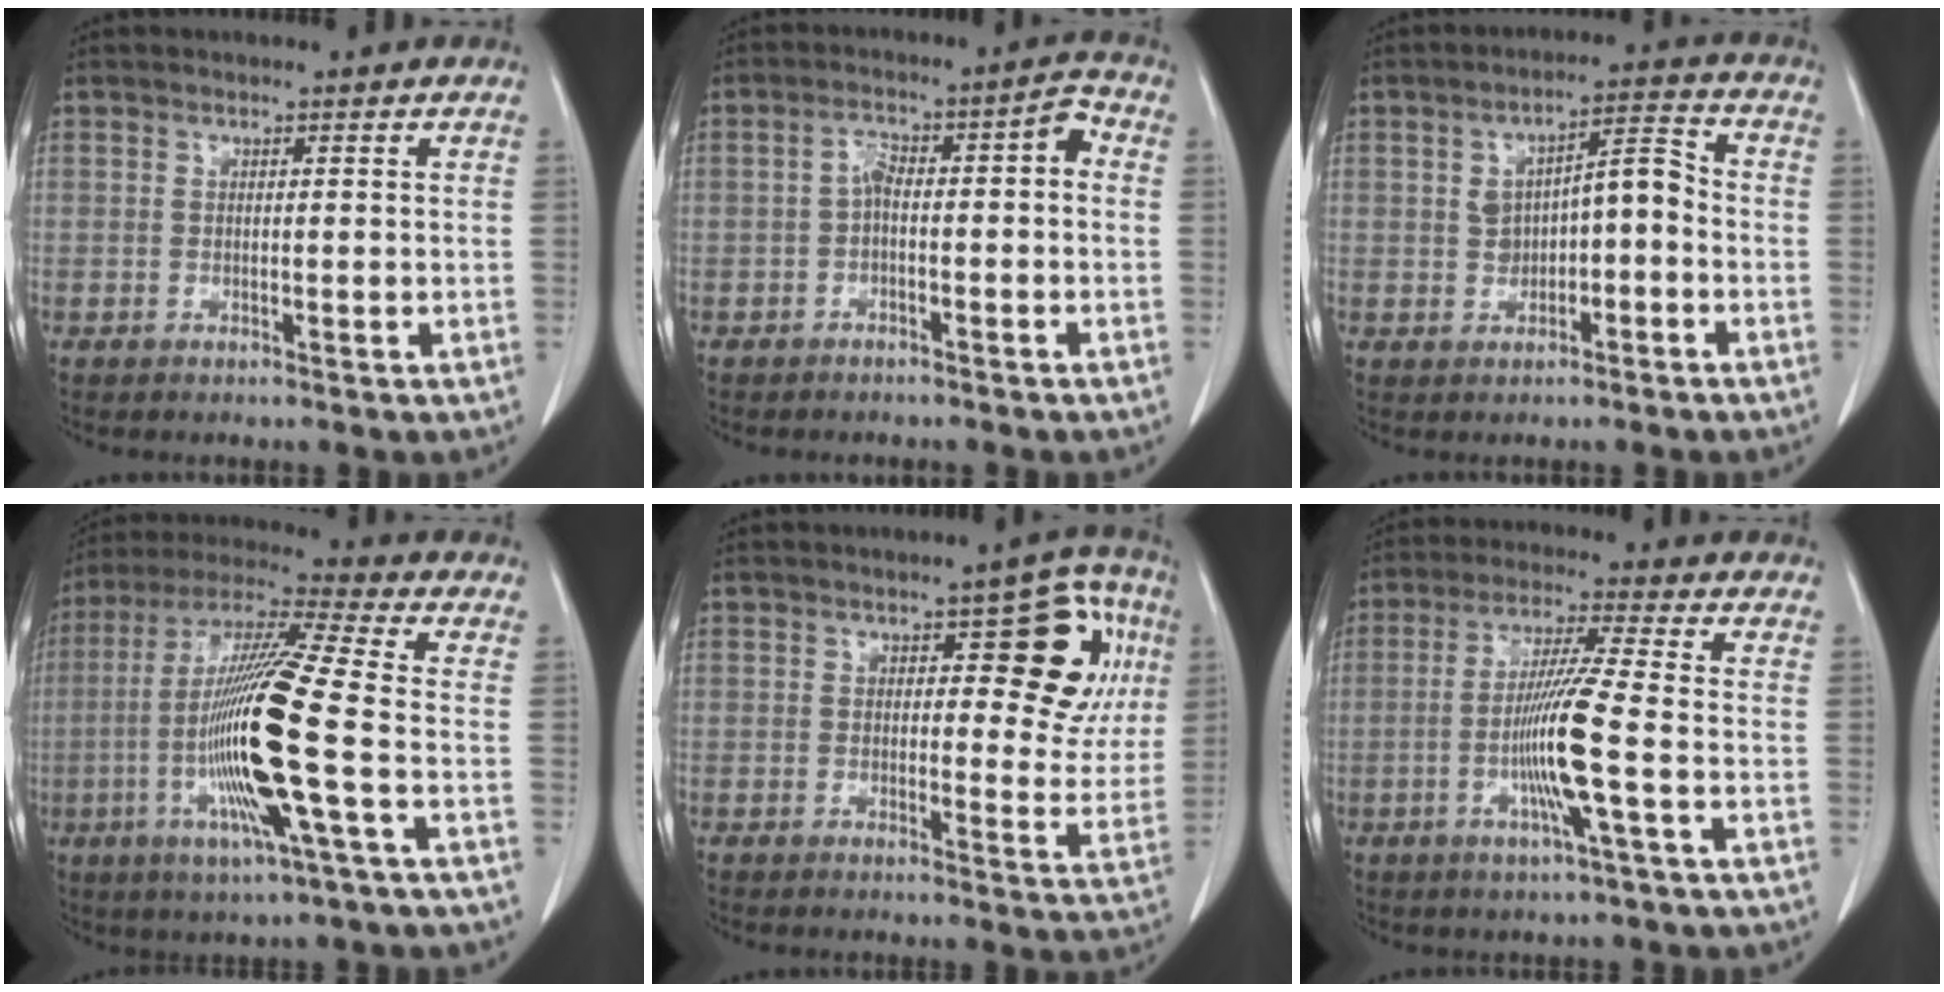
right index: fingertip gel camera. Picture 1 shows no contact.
{"total": 5.6, "force": [-0.8, 1.8, 5.2], "torque": [-0.080, 0.036, -0.013]}
{"total": 6.5, "force": [-0.5, 2.9, 5.8], "torque": [-0.093, 0.034, -0.006]}
{"total": 17.6, "force": [-3.7, -0.2, 17.2], "torque": [-0.349, -0.011, -0.081]}
{"total": 10.9, "force": [3.5, 4.5, 9.3], "torque": [-0.093, 0.021, 0.041]}
{"total": 10.1, "force": [-2.4, -0.9, 9.7], "torque": [-0.191, -0.009, -0.050]}